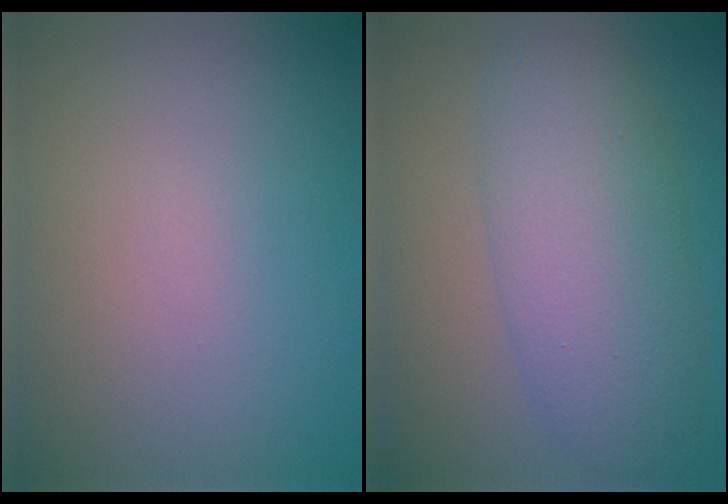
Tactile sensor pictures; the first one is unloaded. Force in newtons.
{"total": 6.6, "press": 6.6, "slide": 0.2}